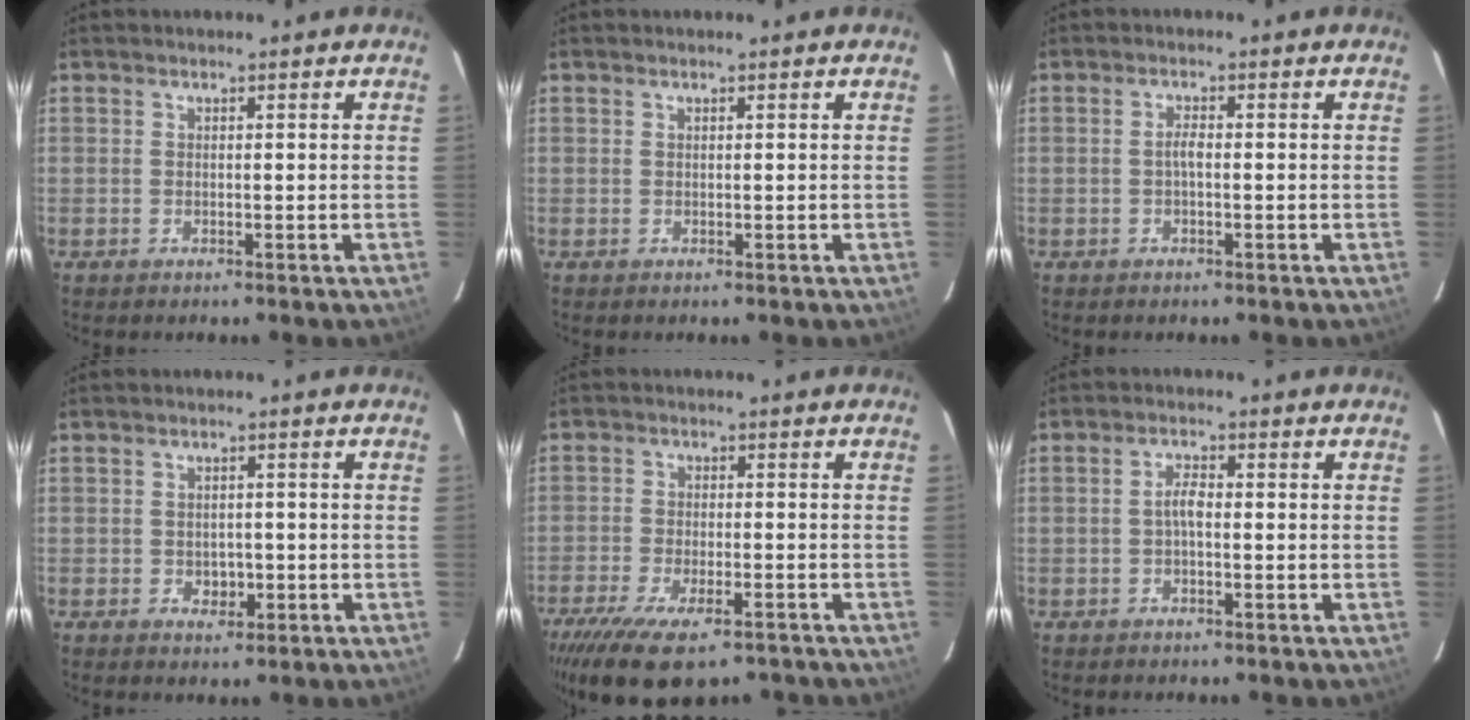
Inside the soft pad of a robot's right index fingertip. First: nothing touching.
{"total": 0.0}
{"total": 1.5, "force": [-0.4, 0.4, 1.4], "torque": [-0.028, 0.006, -0.009]}
{"total": 2.9, "force": [-1.0, 2.4, 1.2], "torque": [-0.023, 0.005, -0.006]}
{"total": 15.0, "force": [-10.9, 5.3, 8.8], "torque": [-0.188, -0.043, -0.177]}
{"total": 2.4, "force": [-0.5, 0.8, 2.2], "torque": [-0.044, 0.009, -0.010]}